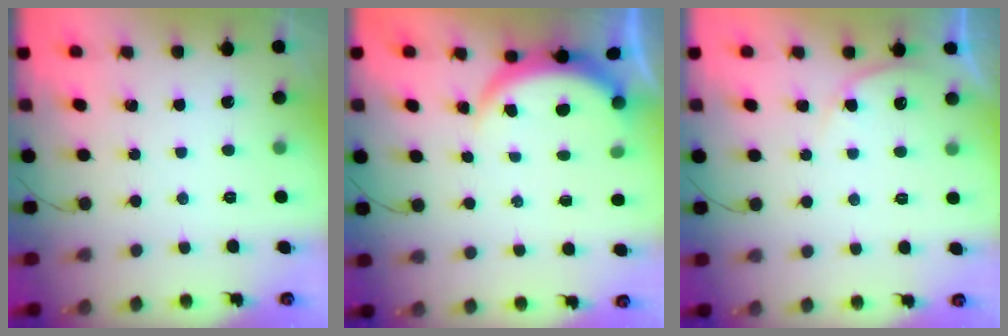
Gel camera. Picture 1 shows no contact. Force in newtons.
{"total": 3.8, "press": 3.8, "slide": 0.3}
{"total": 3.6, "press": 3.5, "slide": 0.5}